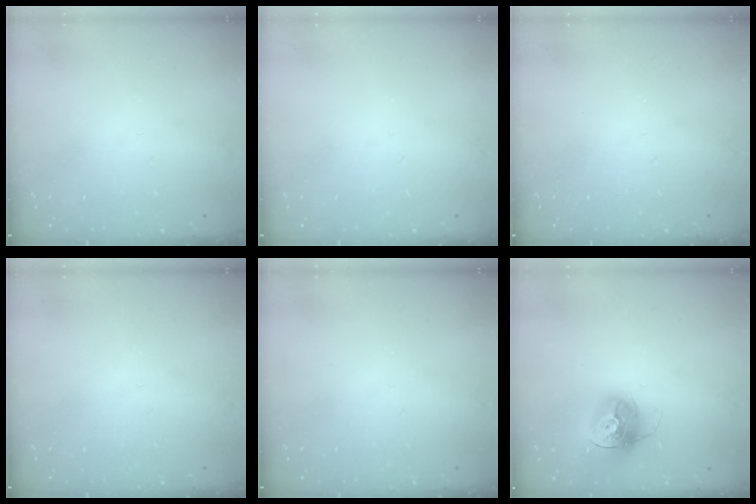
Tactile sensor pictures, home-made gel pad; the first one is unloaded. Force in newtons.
{"total": 0.0}
{"total": 0.0}
{"total": 0.0}
{"total": 0.0}
{"total": 14.5, "press": 14.4, "slide": 1.5}